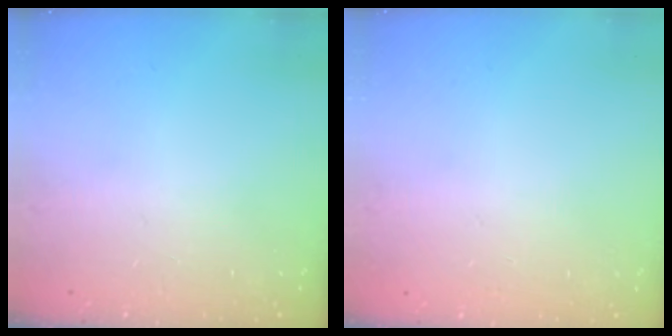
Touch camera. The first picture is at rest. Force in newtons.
{"total": 0.0}